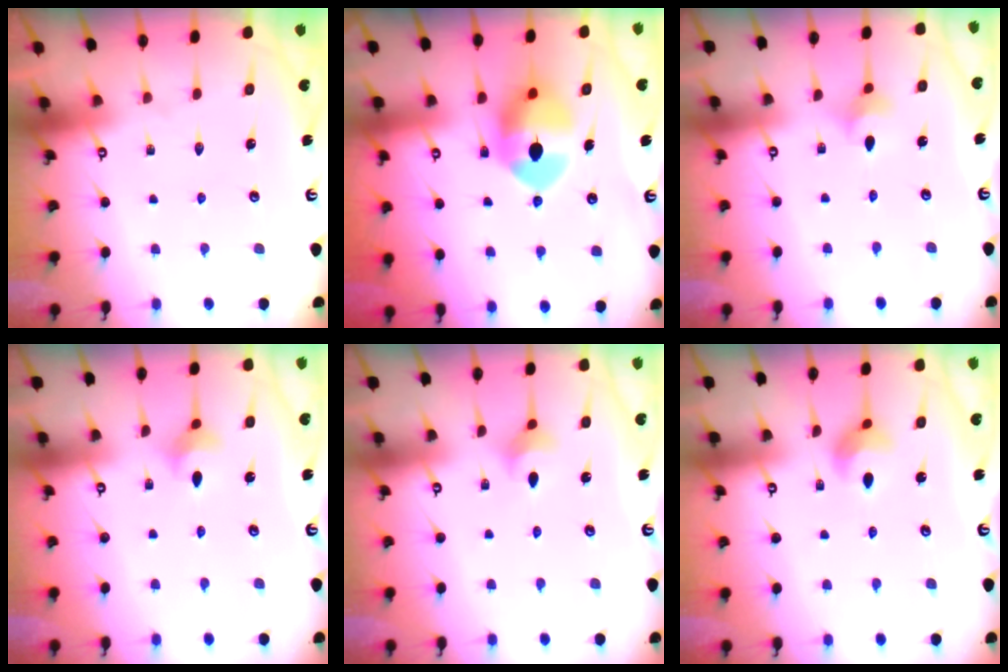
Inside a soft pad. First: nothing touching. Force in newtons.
{"total": 9.8, "press": 9.7, "slide": 1.3}
{"total": 3.6, "press": 3.6, "slide": 0.6}
{"total": 3.7, "press": 3.7, "slide": 0.6}
{"total": 3.9, "press": 3.9, "slide": 0.7}
{"total": 6.3, "press": 6.3, "slide": 0.4}